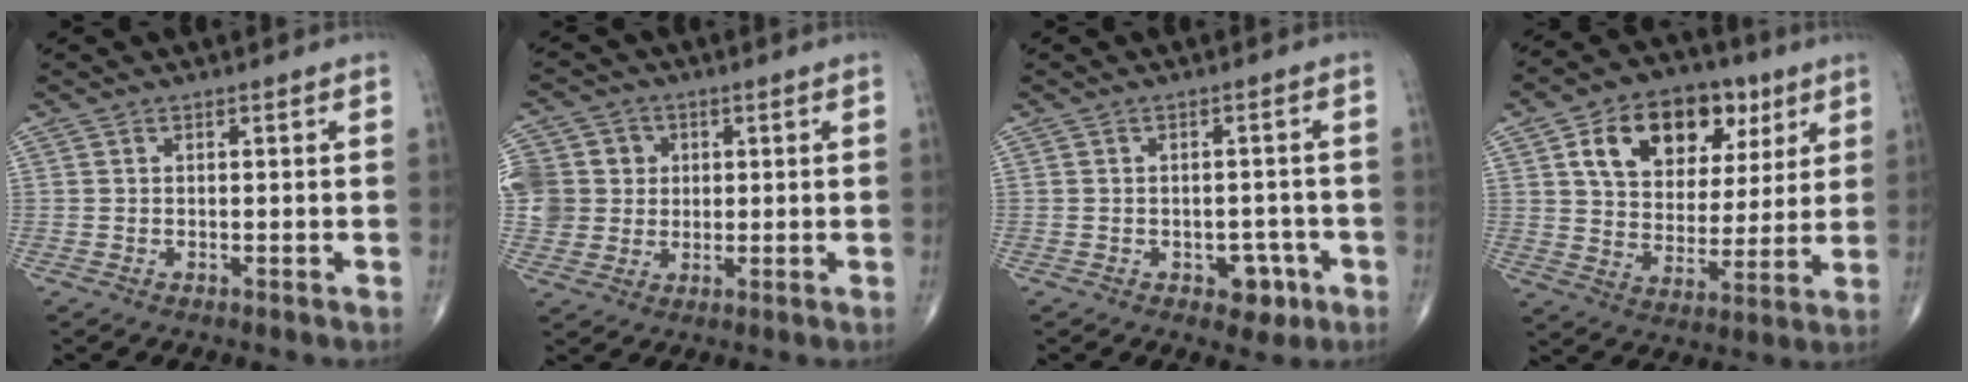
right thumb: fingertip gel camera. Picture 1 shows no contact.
{"total": 11.7, "force": [2.0, 10.8, 4.1], "torque": [-0.076, 0.022, 0.042]}
{"total": 4.7, "force": [-2.1, 3.2, 2.8], "torque": [-0.011, 0.013, -0.023]}
{"total": 18.7, "force": [7.7, 12.4, 11.6], "torque": [-0.152, -0.008, 0.126]}